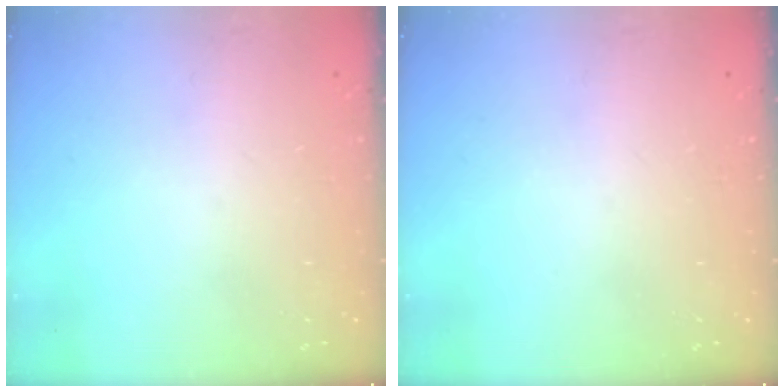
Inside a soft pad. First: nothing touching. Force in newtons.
{"total": 0.0}